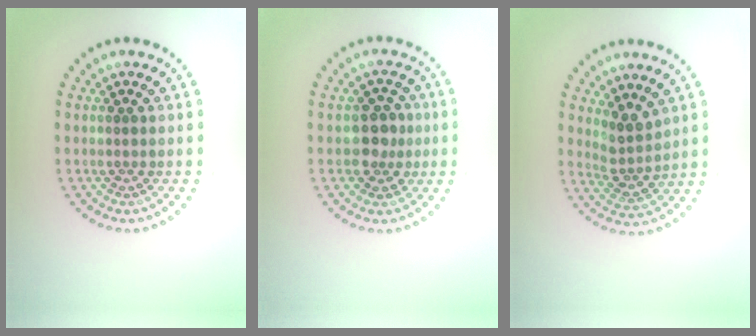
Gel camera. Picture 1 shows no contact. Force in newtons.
{"total": 2.6, "press": 2.5, "slide": 0.9}
{"total": 2.6, "press": 2.0, "slide": 1.7}